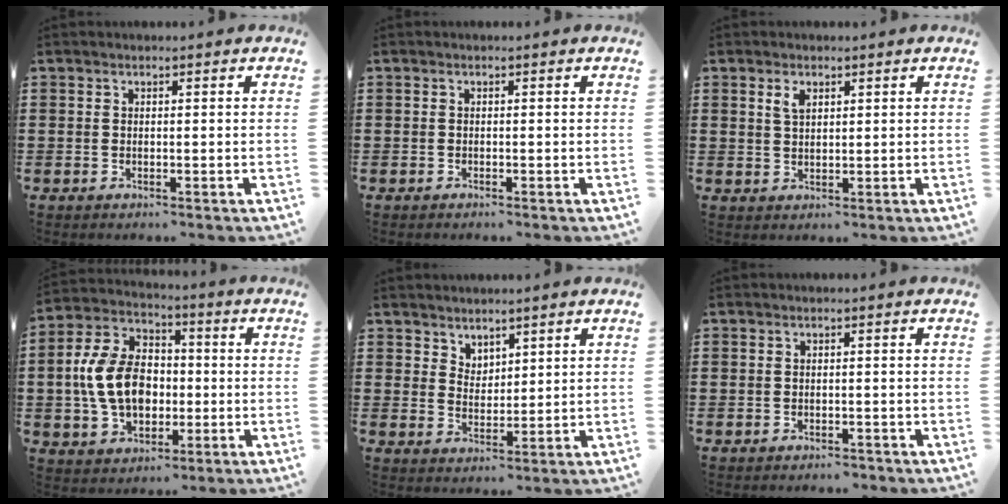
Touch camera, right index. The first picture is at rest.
{"total": 0.0}
{"total": 2.1, "force": [1.2, 1.1, 1.3], "torque": [-0.030, 0.004, 0.022]}
{"total": 11.7, "force": [-1.2, 8.2, 8.2], "torque": [-0.202, 0.012, -0.025]}
{"total": 3.2, "force": [2.8, 1.5, -0.3], "torque": [-0.005, 0.000, 0.054]}
{"total": 0.7, "force": [-0.7, 0.2, 0.1], "torque": [-0.005, 0.001, -0.014]}